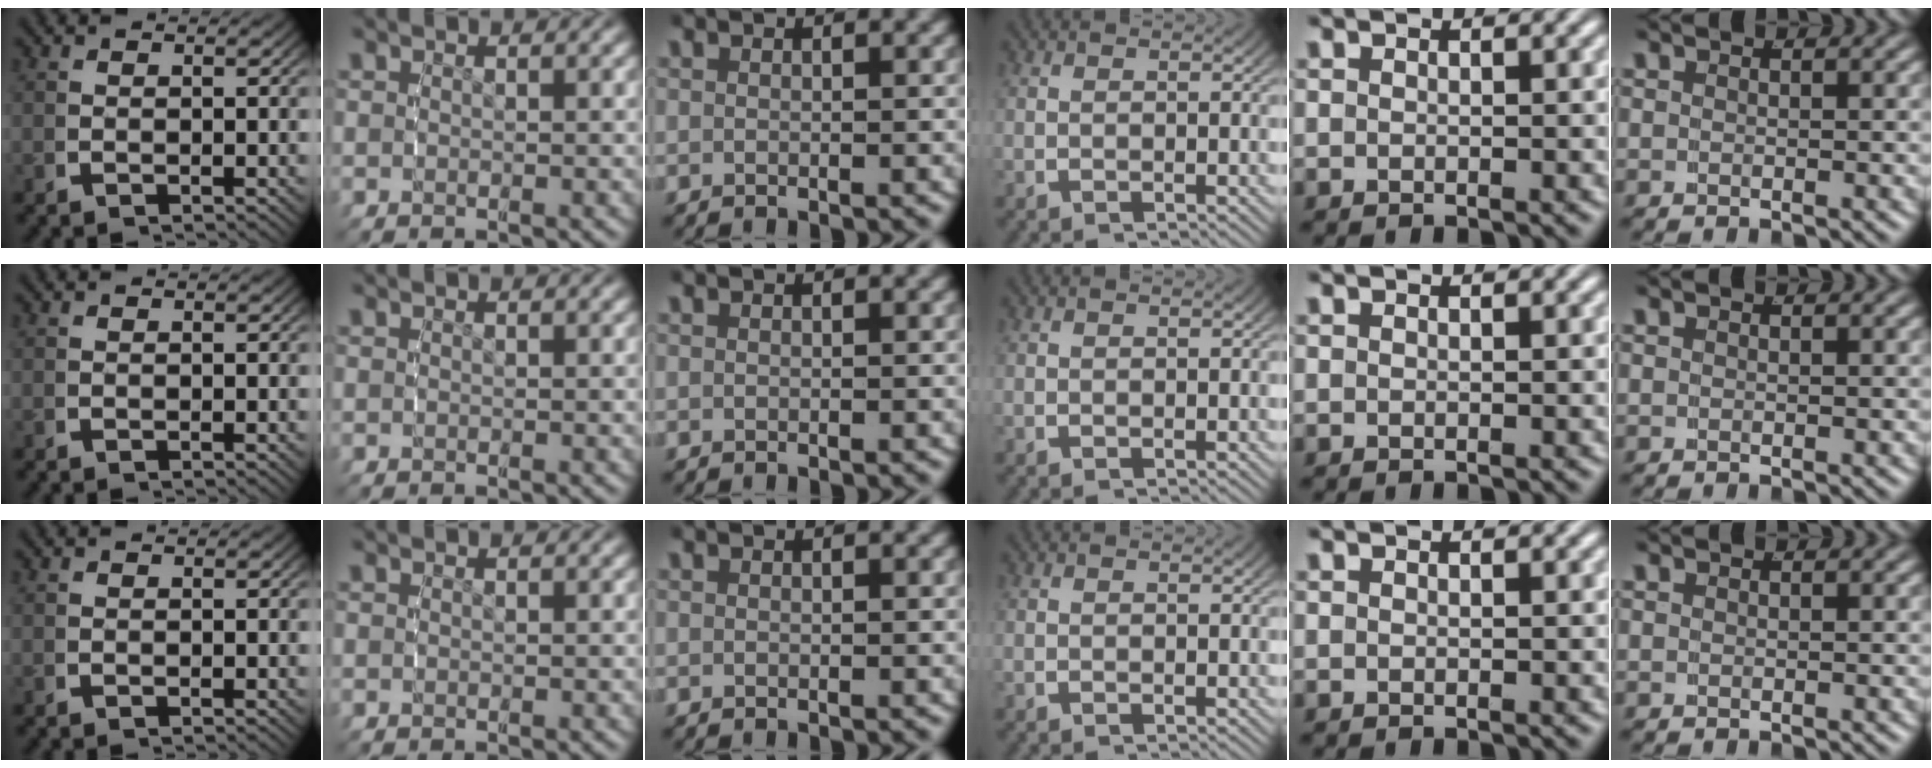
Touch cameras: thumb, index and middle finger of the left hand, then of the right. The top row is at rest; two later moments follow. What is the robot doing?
{"motion": "reach", "object": "jewelry box"}